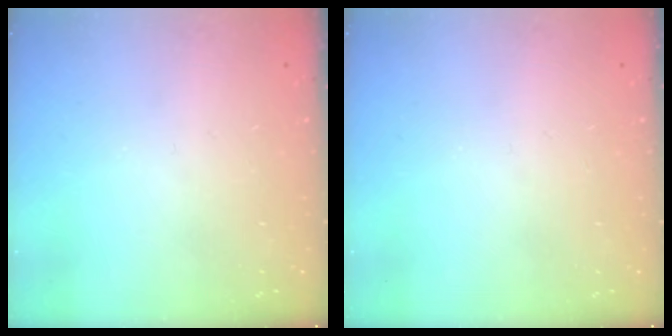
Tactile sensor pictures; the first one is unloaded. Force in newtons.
{"total": 0.0}